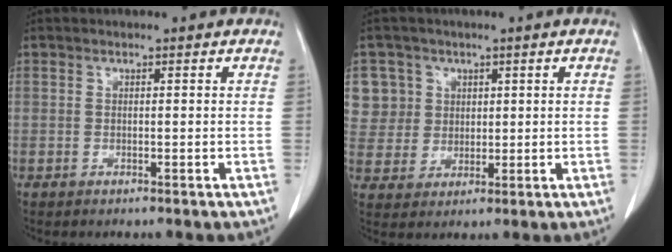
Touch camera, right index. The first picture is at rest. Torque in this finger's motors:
{"motor_torque": [-0.15, 0.24, -0.04, 0.00]}